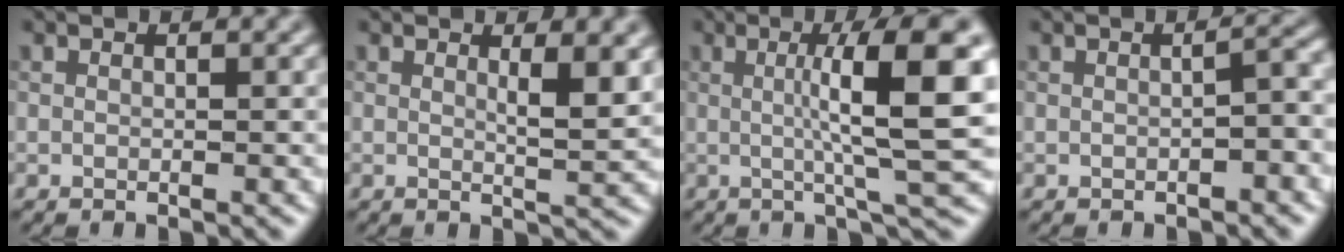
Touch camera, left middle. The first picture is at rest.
{"total": 2.9, "force": [1.1, 0.7, 2.6], "torque": [-0.035, -0.006, 0.019]}
{"total": 9.0, "force": [1.1, 1.5, 8.8], "torque": [-0.119, 0.007, 0.017]}
{"total": 2.0, "force": [-0.5, 0.4, 1.9], "torque": [-0.030, 0.010, -0.009]}